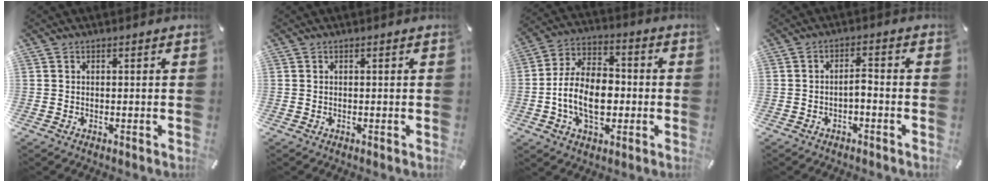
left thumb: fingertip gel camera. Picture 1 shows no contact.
{"total": 0.0}
{"total": 13.5, "force": [-2.4, 9.0, 9.7], "torque": [-0.194, 0.010, -0.044]}
{"total": 3.1, "force": [-1.8, 1.2, 2.2], "torque": [-0.038, 0.014, -0.035]}